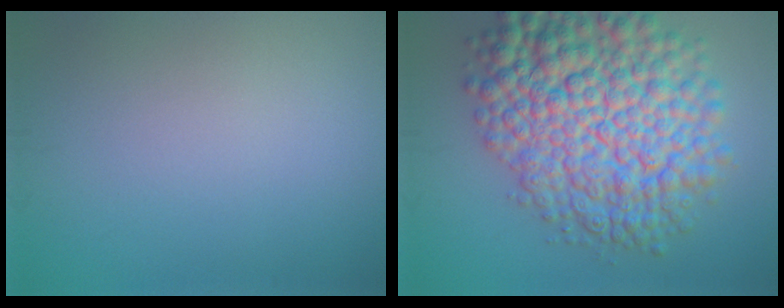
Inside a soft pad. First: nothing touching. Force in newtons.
{"total": 12.7, "press": 12.7, "slide": 0.3}